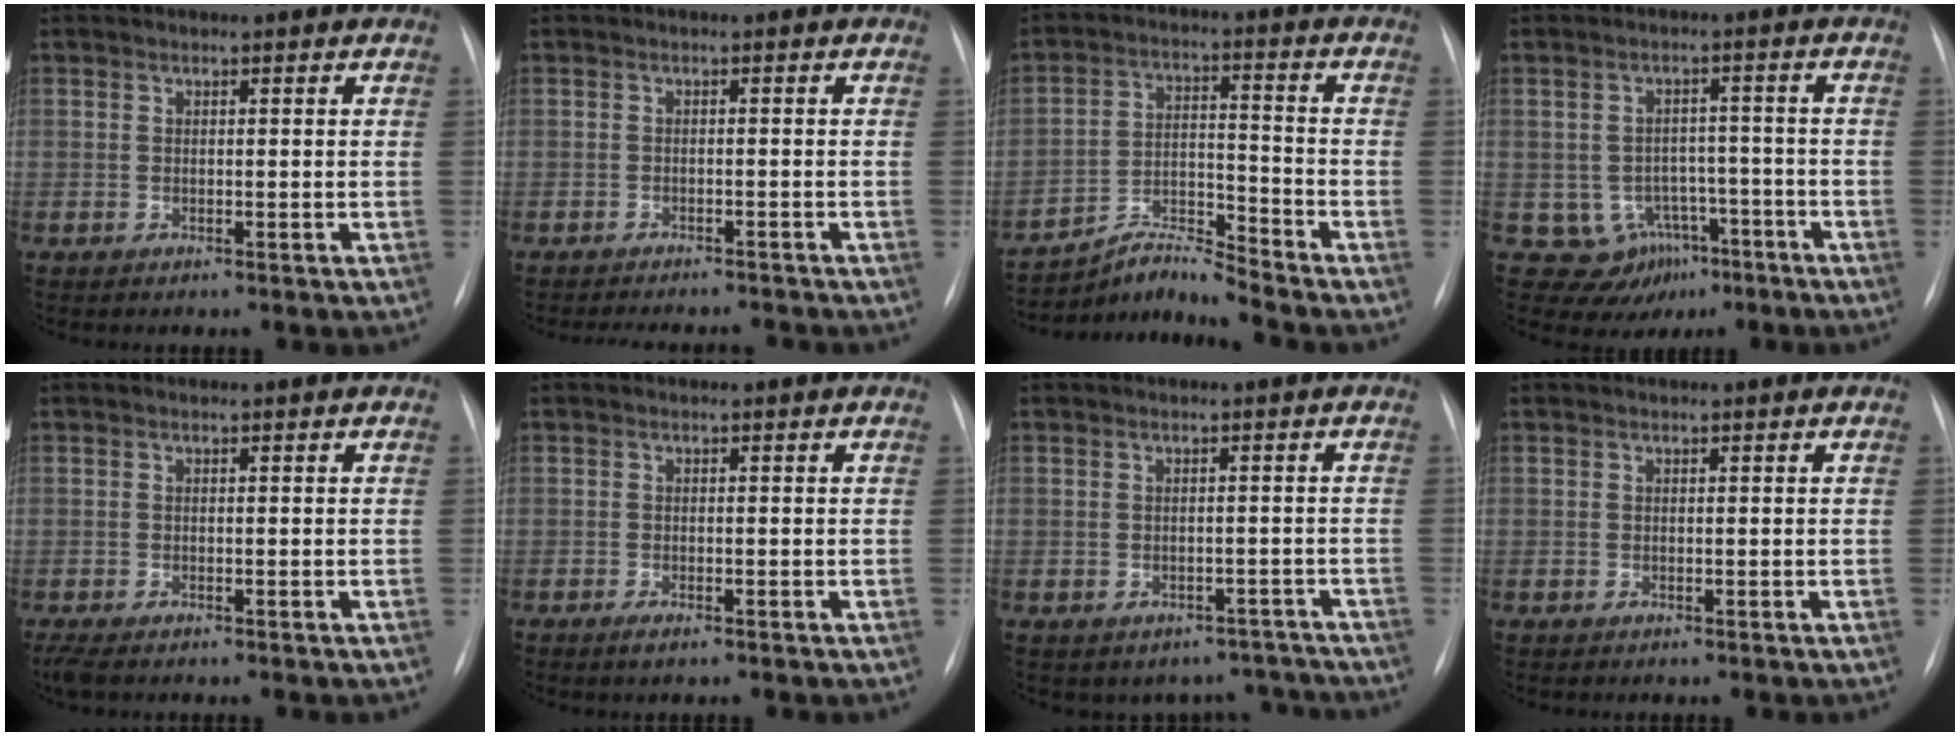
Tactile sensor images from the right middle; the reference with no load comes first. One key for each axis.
{"total": 7.3, "fx": -7.0, "fy": 1.2, "fz": 1.8, "tx": -0.019, "ty": 0.002, "tz": -0.089}
{"total": 7.2, "fx": -7.0, "fy": -1.7, "fz": -0.2, "tx": -0.012, "ty": 0.014, "tz": -0.126}
{"total": 7.1, "fx": -3.5, "fy": 6.1, "fz": 0.9, "tx": -0.001, "ty": 0.016, "tz": -0.038}
{"total": 3.0, "fx": -2.2, "fy": 1.1, "fz": 1.8, "tx": -0.041, "ty": -0.012, "tz": -0.035}
{"total": 1.2, "fx": -0.8, "fy": 0.3, "fz": 0.9, "tx": -0.018, "ty": -0.002, "tz": -0.011}
{"total": 6.9, "fx": -5.8, "fy": 3.6, "fz": 0.0, "tx": 0.020, "ty": 0.031, "tz": -0.061}
{"total": 0.0}